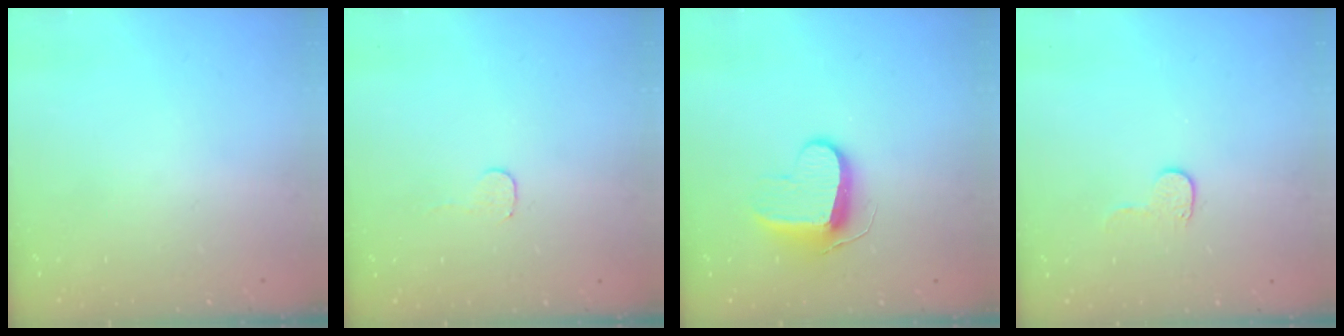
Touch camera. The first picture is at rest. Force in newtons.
{"total": 3.2, "press": 3.1, "slide": 0.3}
{"total": 9.3, "press": 9.3, "slide": 0.3}
{"total": 4.1, "press": 4.1, "slide": 0.4}